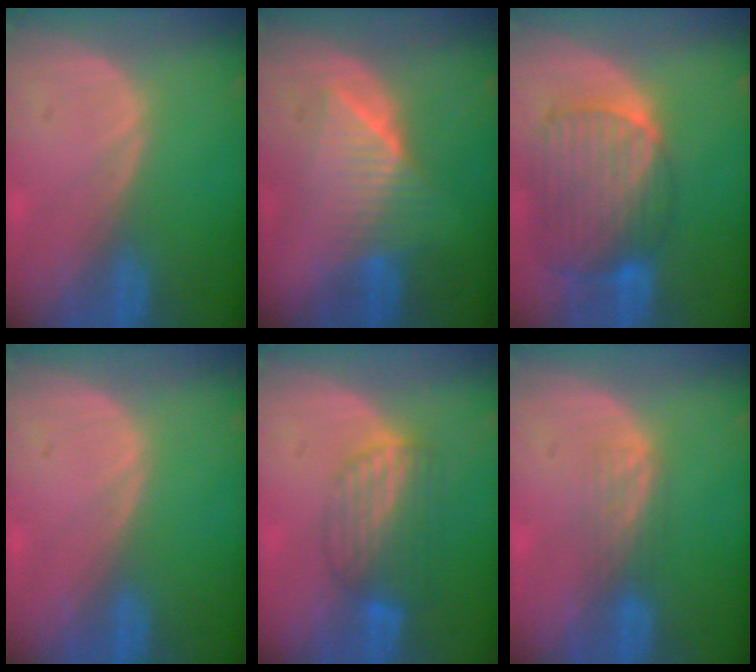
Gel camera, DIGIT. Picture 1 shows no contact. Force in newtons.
{"total": 6.3, "press": 6.2, "slide": 1.0}
{"total": 10.7, "press": 9.2, "slide": 5.4}
{"total": 0.0}
{"total": 6.8, "press": 6.0, "slide": 3.2}
{"total": 2.6, "press": 2.6, "slide": 0.4}